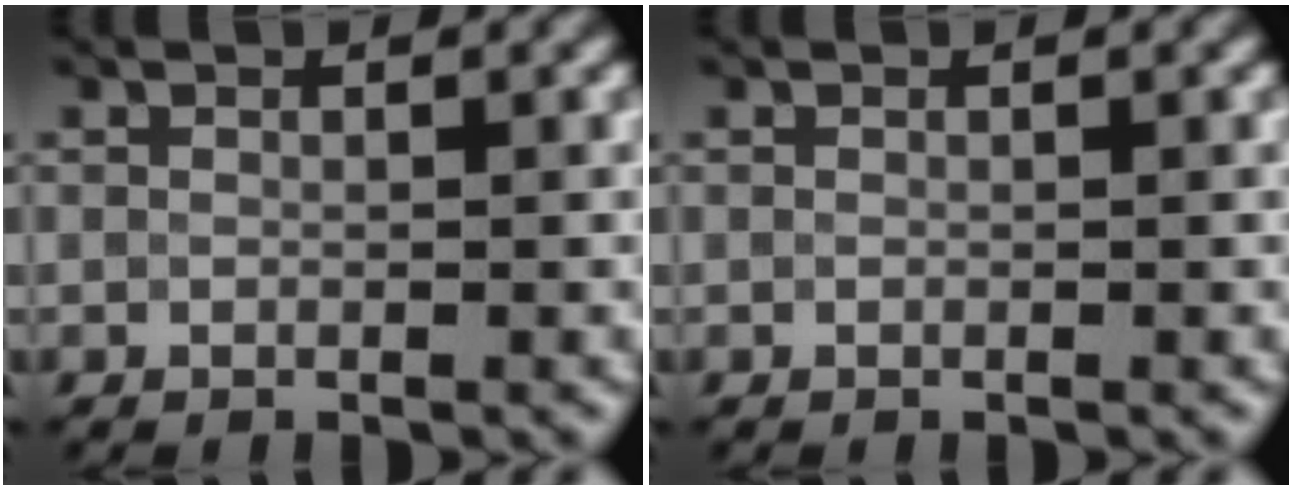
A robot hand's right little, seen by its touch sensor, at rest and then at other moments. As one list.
[{"total": 0.0}]